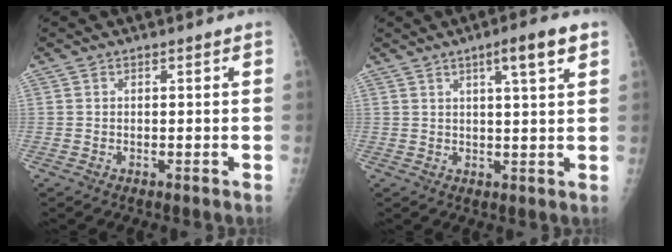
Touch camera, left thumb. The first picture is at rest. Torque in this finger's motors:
{"motor_torque": [-0.41, 0.05, -0.15, -0.22, 0.13]}